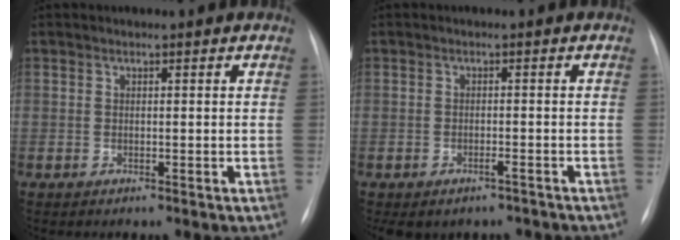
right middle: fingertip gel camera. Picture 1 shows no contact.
{"total": 5.0, "force": [-4.0, 2.4, 1.7], "torque": [-0.026, 0.013, -0.049]}